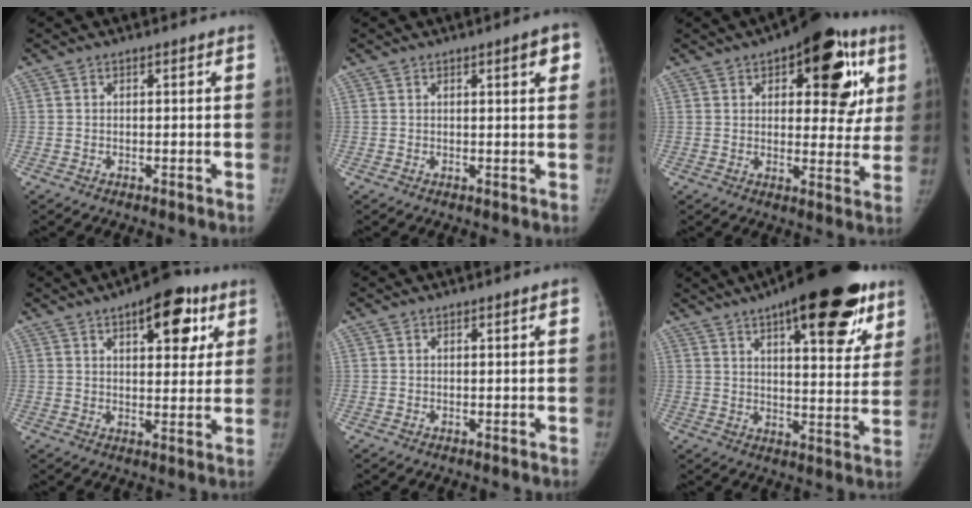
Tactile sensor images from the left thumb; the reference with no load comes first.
{"total": 3.9, "force": [1.7, 0.8, 3.4], "torque": [-0.036, -0.003, 0.020]}
{"total": 19.1, "force": [7.7, 9.0, 15.0], "torque": [-0.134, -0.006, 0.095]}
{"total": 12.0, "force": [5.9, 5.5, 9.0], "torque": [-0.076, -0.013, 0.076]}
{"total": 1.1, "force": [0.4, 0.0, 1.0], "torque": [-0.019, 0.002, 0.005]}
{"total": 24.3, "force": [14.0, 8.3, 18.1], "torque": [-0.223, -0.026, 0.197]}